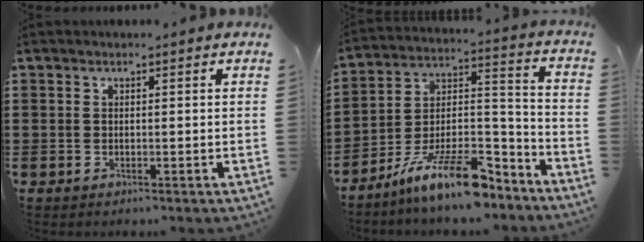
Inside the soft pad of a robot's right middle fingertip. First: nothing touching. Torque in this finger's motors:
{"motor_torque": [2.07, -0.07, 0.49, 0.21]}